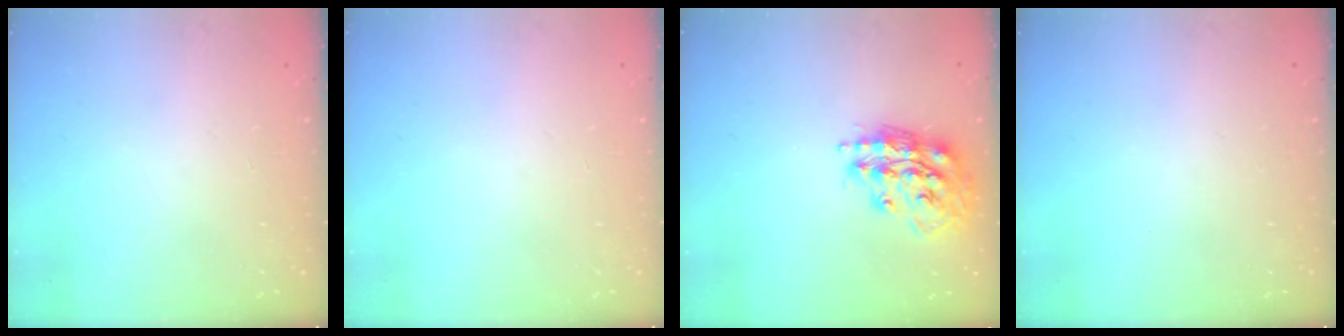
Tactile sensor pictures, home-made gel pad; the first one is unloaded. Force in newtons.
{"total": 0.0}
{"total": 16.2, "press": 16.2, "slide": 1.5}
{"total": 0.0}